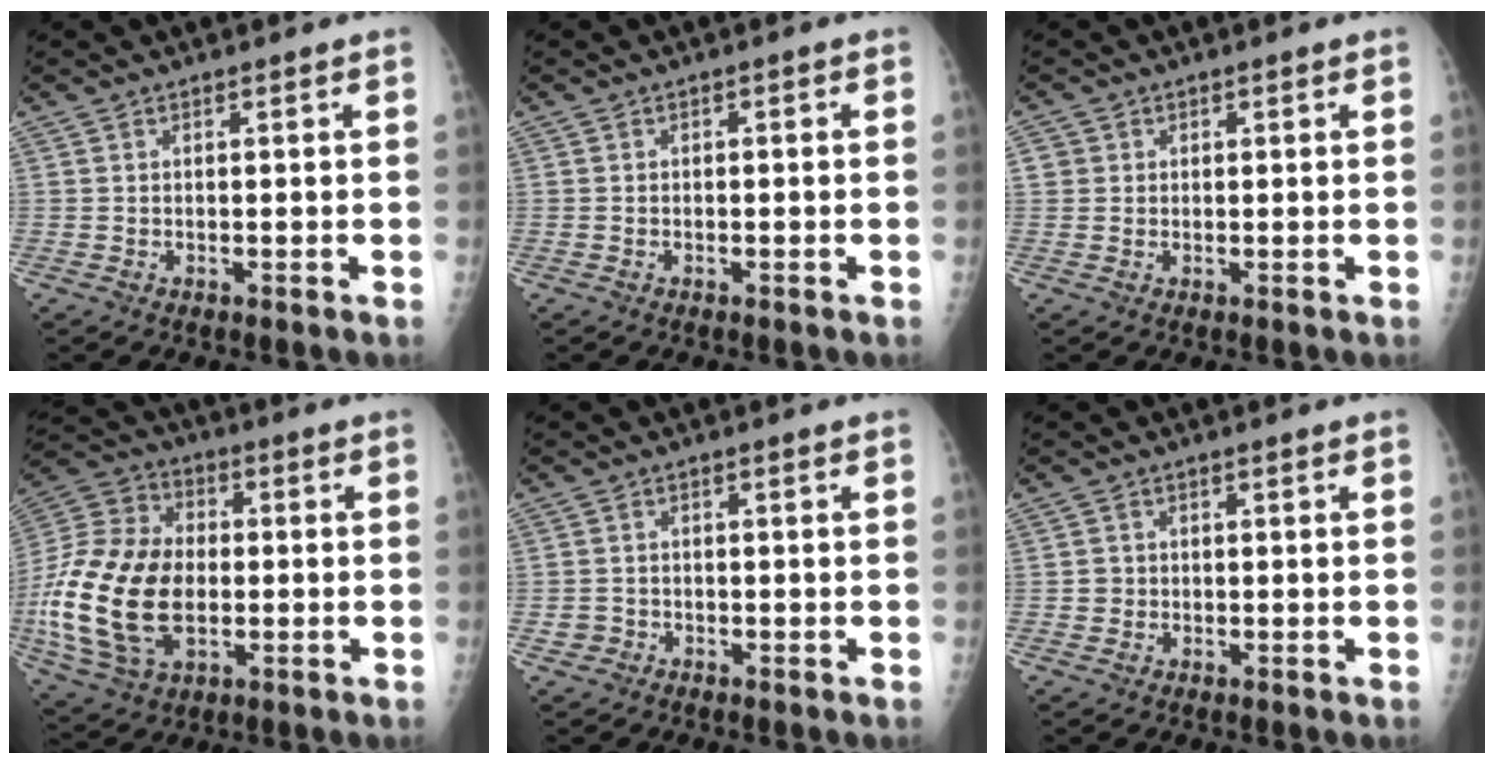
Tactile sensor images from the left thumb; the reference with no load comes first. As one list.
[{"total": 0.0}, {"total": 1.9, "force": [0.3, 1.9, 0.0], "torque": [0.011, 0.000, 0.004]}, {"total": 23.8, "force": [-3.1, 15.3, 17.9], "torque": [-0.374, 0.003, -0.048]}, {"total": 2.1, "force": [-1.2, 1.7, -0.1], "torque": [0.003, 0.009, -0.023]}, {"total": 1.7, "force": [-0.5, 1.7, 0.0], "torque": [0.009, 0.006, -0.008]}]